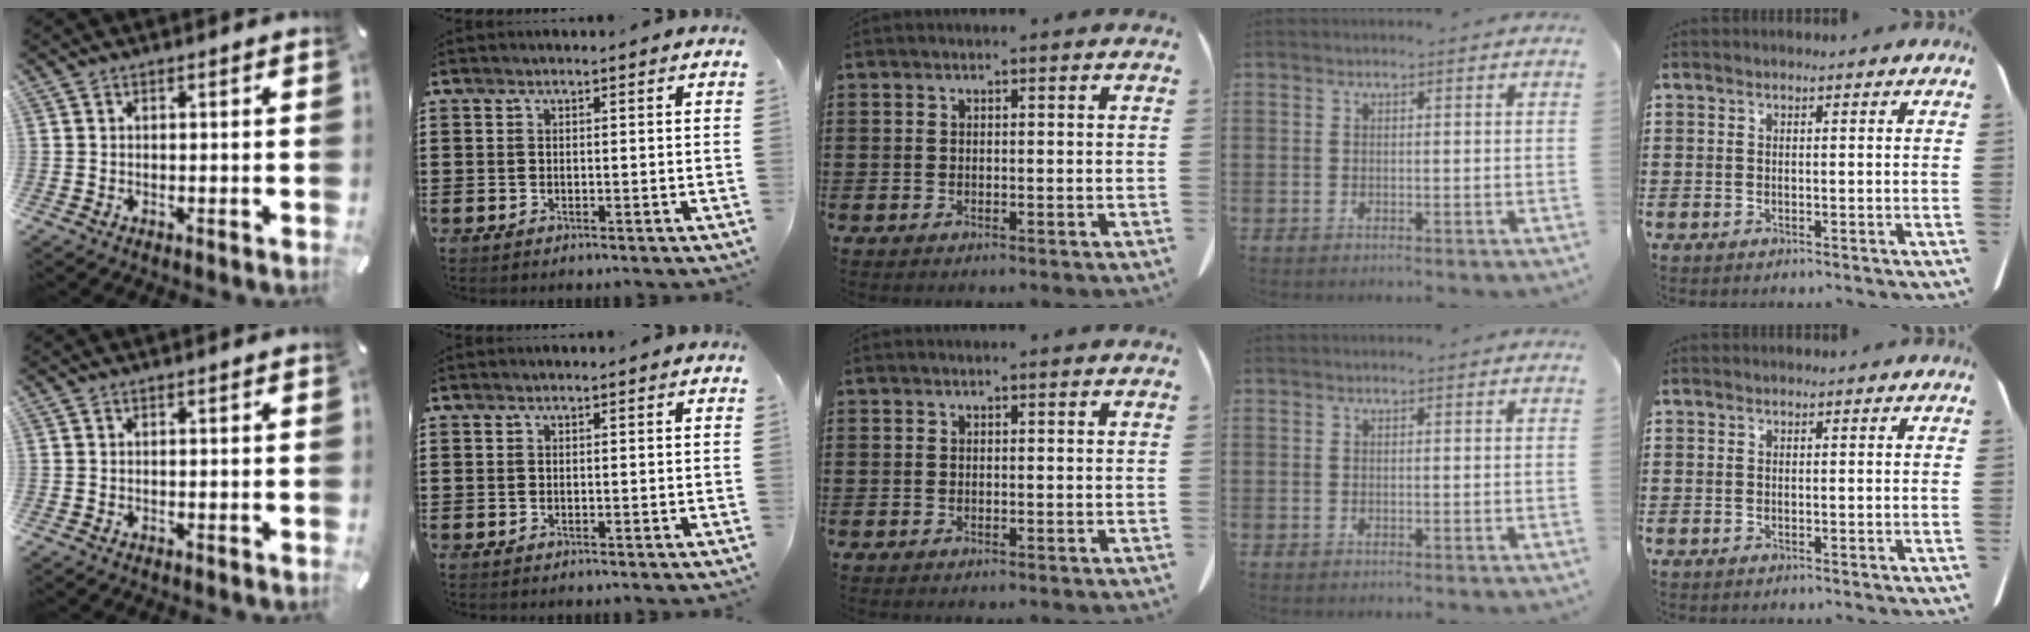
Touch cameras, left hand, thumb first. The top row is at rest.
{}